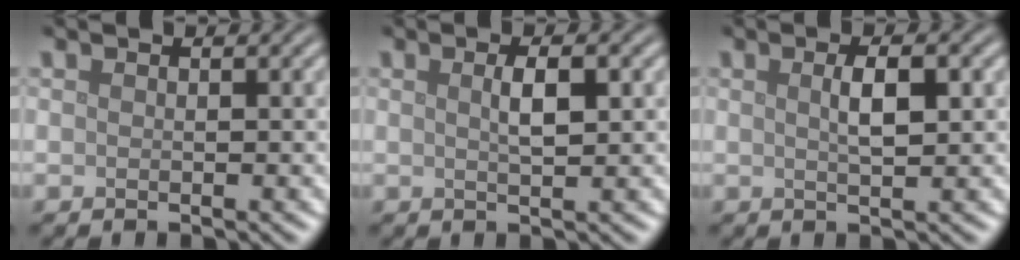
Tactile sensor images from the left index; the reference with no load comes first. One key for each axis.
{"total": 2.2, "fx": 0.5, "fy": 0.5, "fz": 2.0, "tx": -0.035, "ty": 0.003, "tz": 0.009}
{"total": 2.5, "fx": 0.6, "fy": 0.6, "fz": 2.3, "tx": -0.040, "ty": 0.004, "tz": 0.010}